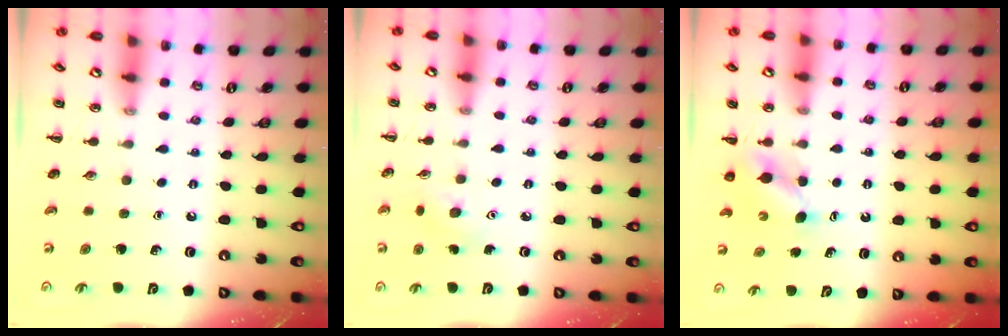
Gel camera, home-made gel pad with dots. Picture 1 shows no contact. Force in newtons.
{"total": 4.0, "press": 3.8, "slide": 1.1}
{"total": 4.0, "press": 3.9, "slide": 0.7}